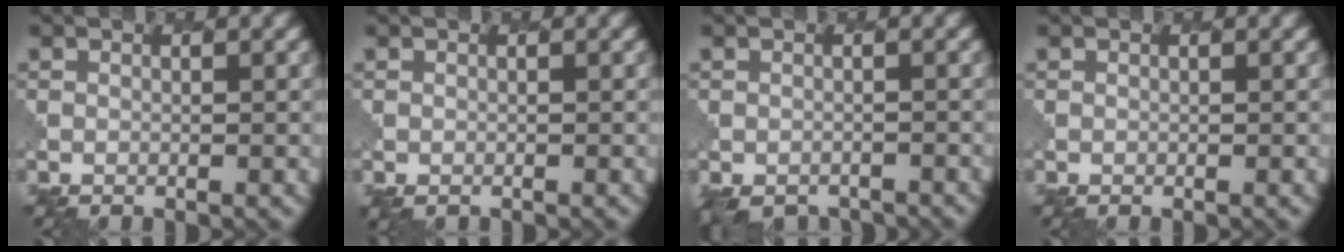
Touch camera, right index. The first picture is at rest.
{"total": 0.7, "force": [-0.4, 0.5, 0.2], "torque": [-0.007, -0.005, -0.008]}
{"total": 4.1, "force": [-3.6, 1.6, 1.2], "torque": [-0.021, -0.018, -0.053]}
{"total": 0.0}